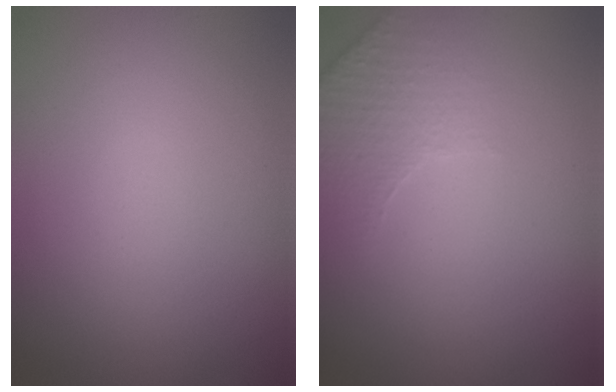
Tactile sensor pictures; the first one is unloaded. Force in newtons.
{"total": 2.3, "press": 2.3, "slide": 0.6}